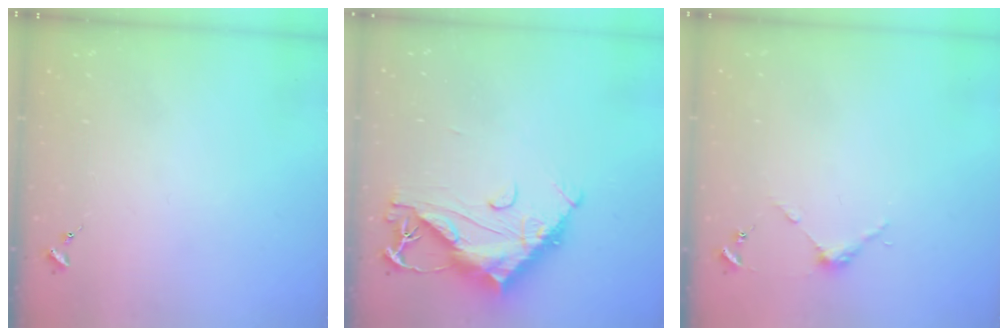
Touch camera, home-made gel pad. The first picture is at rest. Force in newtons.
{"total": 15.1, "press": 15.1, "slide": 1.2}
{"total": 3.7, "press": 3.7, "slide": 0.3}